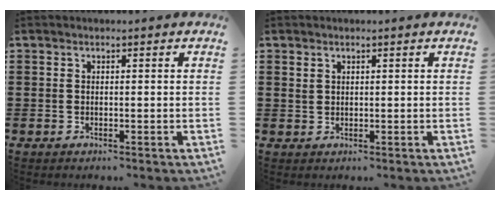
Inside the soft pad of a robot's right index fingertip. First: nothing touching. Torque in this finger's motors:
{"motor_torque": [-0.68, 0.99, -0.01, -0.01]}